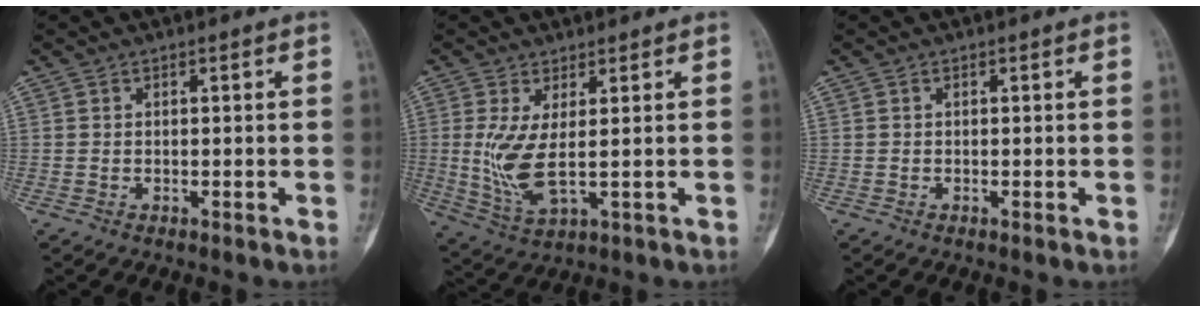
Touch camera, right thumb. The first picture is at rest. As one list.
[{"total": 7.8, "force": [0.6, 2.4, 7.4], "torque": [-0.174, -0.020, 0.024]}, {"total": 0.0}]